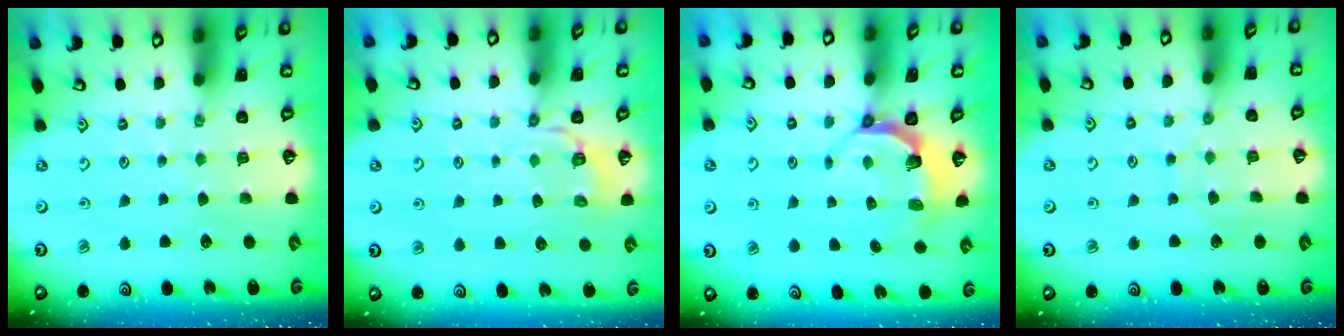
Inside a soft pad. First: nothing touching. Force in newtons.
{"total": 3.4, "press": 2.9, "slide": 1.8}
{"total": 5.1, "press": 4.0, "slide": 3.2}
{"total": 4.3, "press": 4.3, "slide": 0.2}